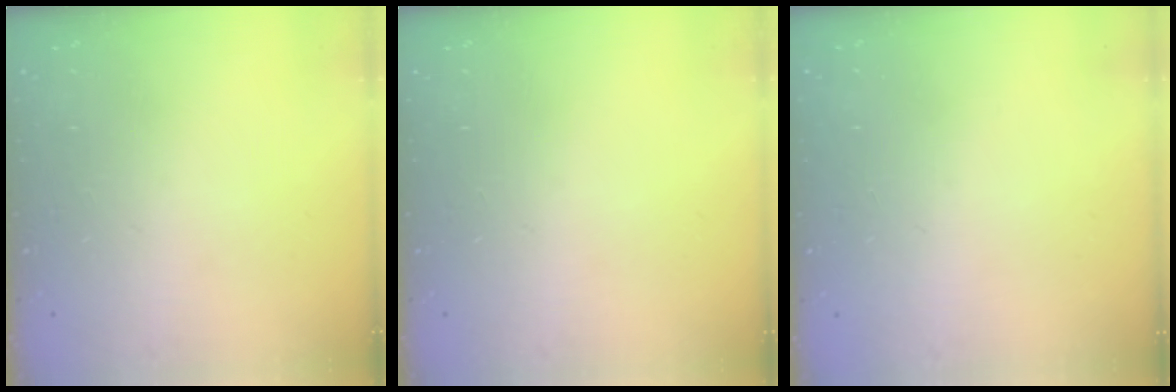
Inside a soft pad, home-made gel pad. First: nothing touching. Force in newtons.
{"total": 0.0}
{"total": 0.6, "press": 0.5, "slide": 0.1}